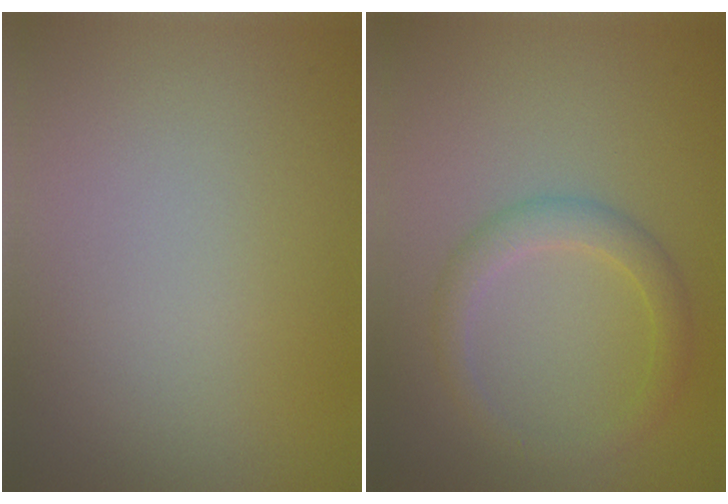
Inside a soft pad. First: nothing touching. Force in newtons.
{"total": 2.4, "press": 2.4, "slide": 0.0}